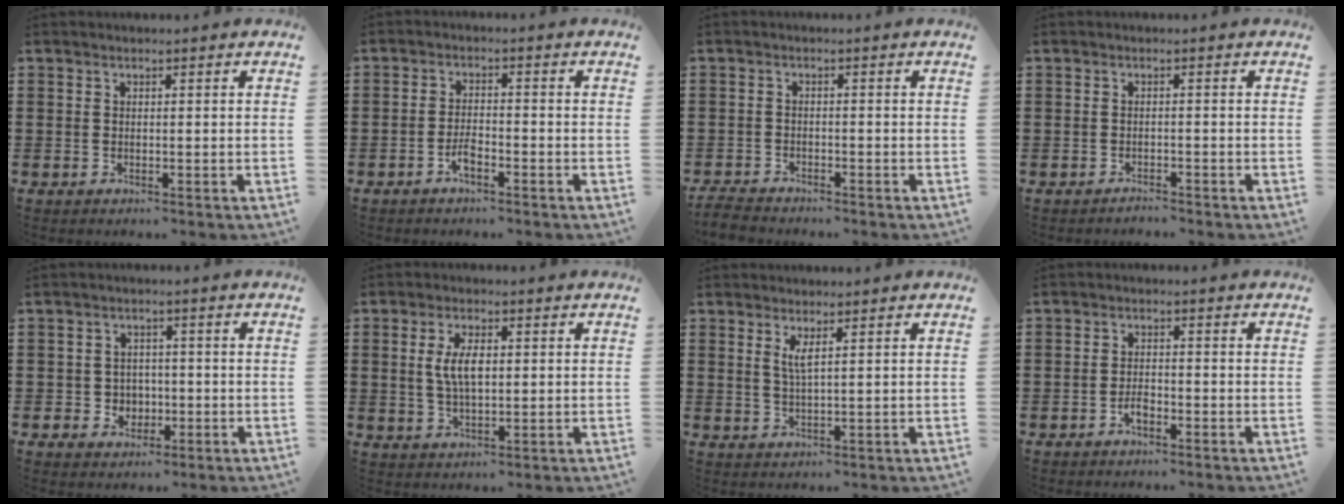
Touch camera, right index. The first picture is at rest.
{"total": 2.8, "force": [-1.8, 0.8, 2.1], "torque": [-0.045, 0.002, -0.036]}
{"total": 0.9, "force": [-0.9, 0.0, 0.1], "torque": [-0.005, -0.004, -0.018]}
{"total": 1.1, "force": [-1.1, 0.1, 0.0], "torque": [-0.004, 0.003, -0.024]}
{"total": 3.0, "force": [-0.8, 2.9, 0.5], "torque": [-0.021, 0.006, -0.020]}
{"total": 5.4, "force": [0.6, 2.3, 4.8], "torque": [-0.105, 0.006, 0.005]}
{"total": 2.4, "force": [1.2, 0.2, 2.1], "torque": [-0.045, 0.000, 0.019]}
{"total": 2.2, "force": [-1.3, 0.9, 1.5], "torque": [-0.030, 0.003, -0.026]}